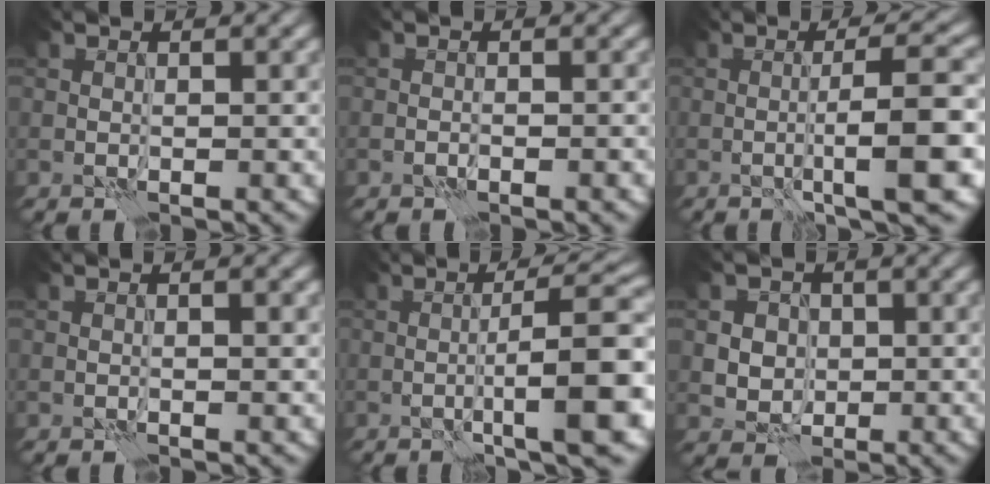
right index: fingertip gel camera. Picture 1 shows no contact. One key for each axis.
{"total": 0.7, "fx": -0.6, "fy": 0.1, "fz": 0.3, "tx": -0.004, "ty": 0.002, "tz": -0.012}
{"total": 6.6, "fx": -1.2, "fy": 1.0, "fz": 6.4, "tx": -0.083, "ty": 0.014, "tz": -0.024}
{"total": 0.8, "fx": 0.3, "fy": 0.1, "fz": 0.7, "tx": -0.012, "ty": -0.002, "tz": 0.002}
{"total": 8.4, "fx": -1.5, "fy": 1.4, "fz": 8.1, "tx": -0.106, "ty": 0.015, "tz": -0.027}
{"total": 3.5, "fx": 0.6, "fy": 3.3, "fz": 1.2, "tx": -0.008, "ty": 0.004, "tz": 0.005}